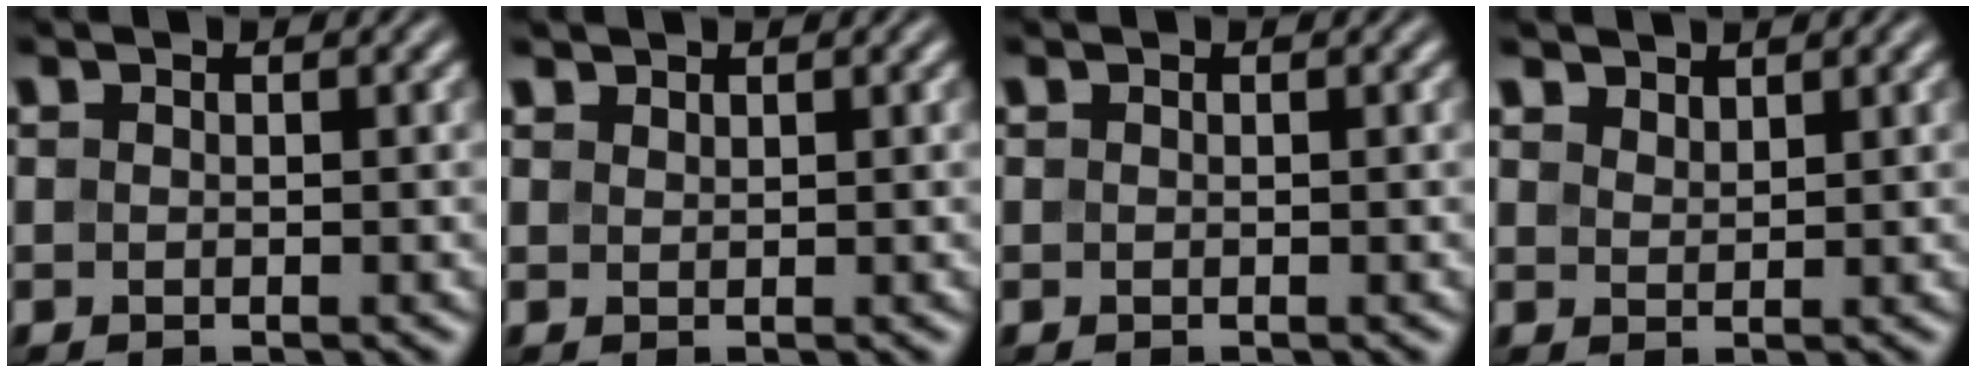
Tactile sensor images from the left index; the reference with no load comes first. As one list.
[{"total": 0.8, "force": [0.8, 0.1, 0.0], "torque": [0.000, -0.001, 0.018]}, {"total": 0.0}, {"total": 1.5, "force": [1.5, 0.3, 0.2], "torque": [-0.006, 0.000, 0.029]}]